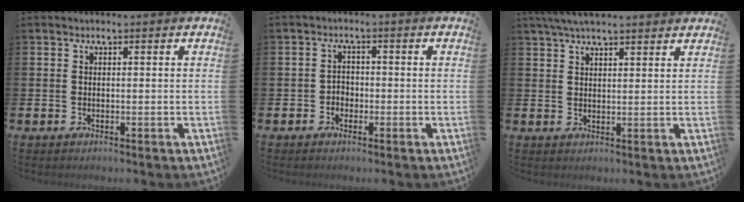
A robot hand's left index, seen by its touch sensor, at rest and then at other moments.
{"total": 1.8, "force": [-1.0, 1.5, 0.4], "torque": [-0.009, 0.005, -0.023]}
{"total": 4.9, "force": [4.3, 0.9, 2.0], "torque": [-0.045, -0.008, 0.080]}